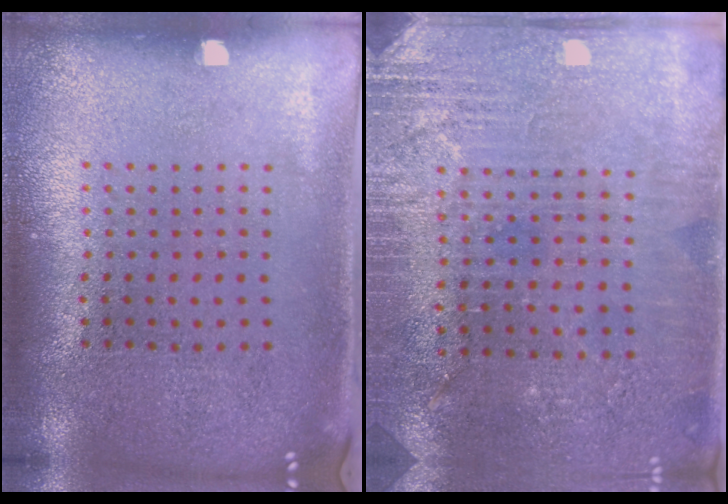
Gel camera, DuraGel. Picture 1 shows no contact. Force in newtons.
{"total": 2.9, "press": 2.9, "slide": 0.4}